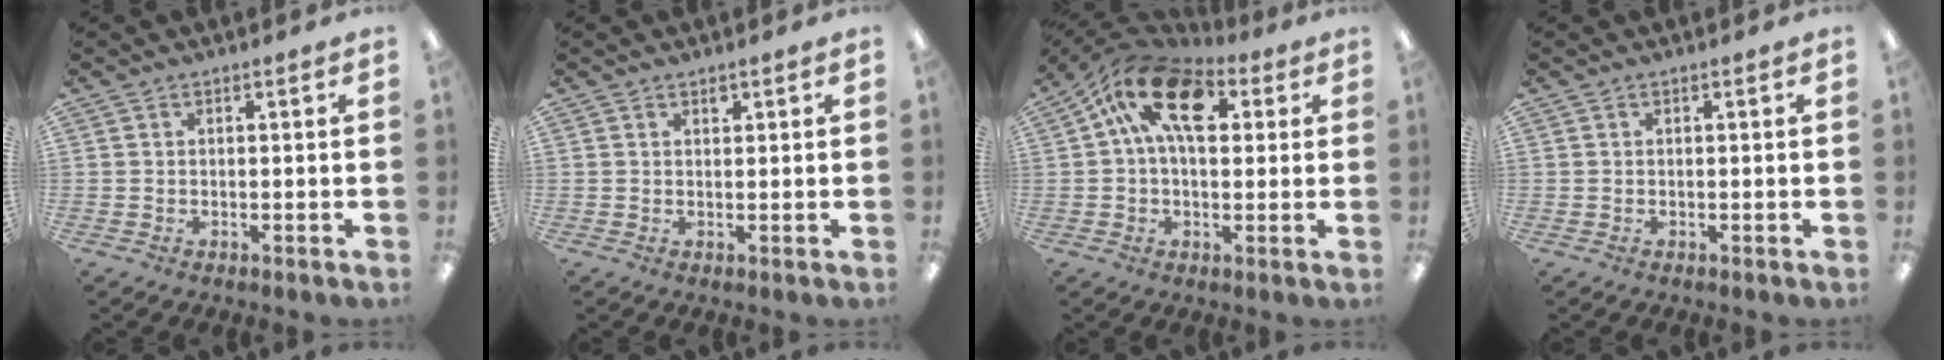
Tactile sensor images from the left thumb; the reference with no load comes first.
{"total": 1.0, "force": [0.8, 0.4, 0.4], "torque": [-0.001, -0.002, 0.013]}
{"total": 16.1, "force": [5.7, 9.4, 11.8], "torque": [-0.209, -0.006, 0.102]}
{"total": 0.0}